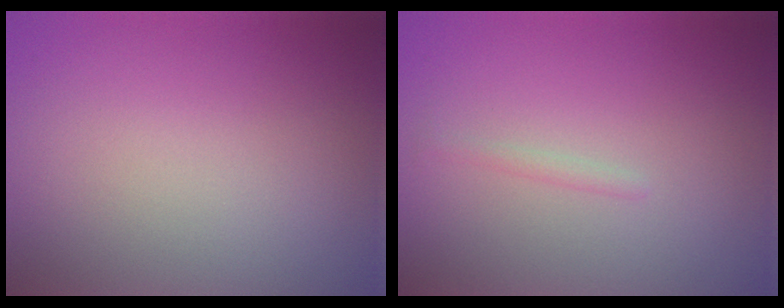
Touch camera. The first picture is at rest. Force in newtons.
{"total": 0.6, "press": 0.6, "slide": 0.0}